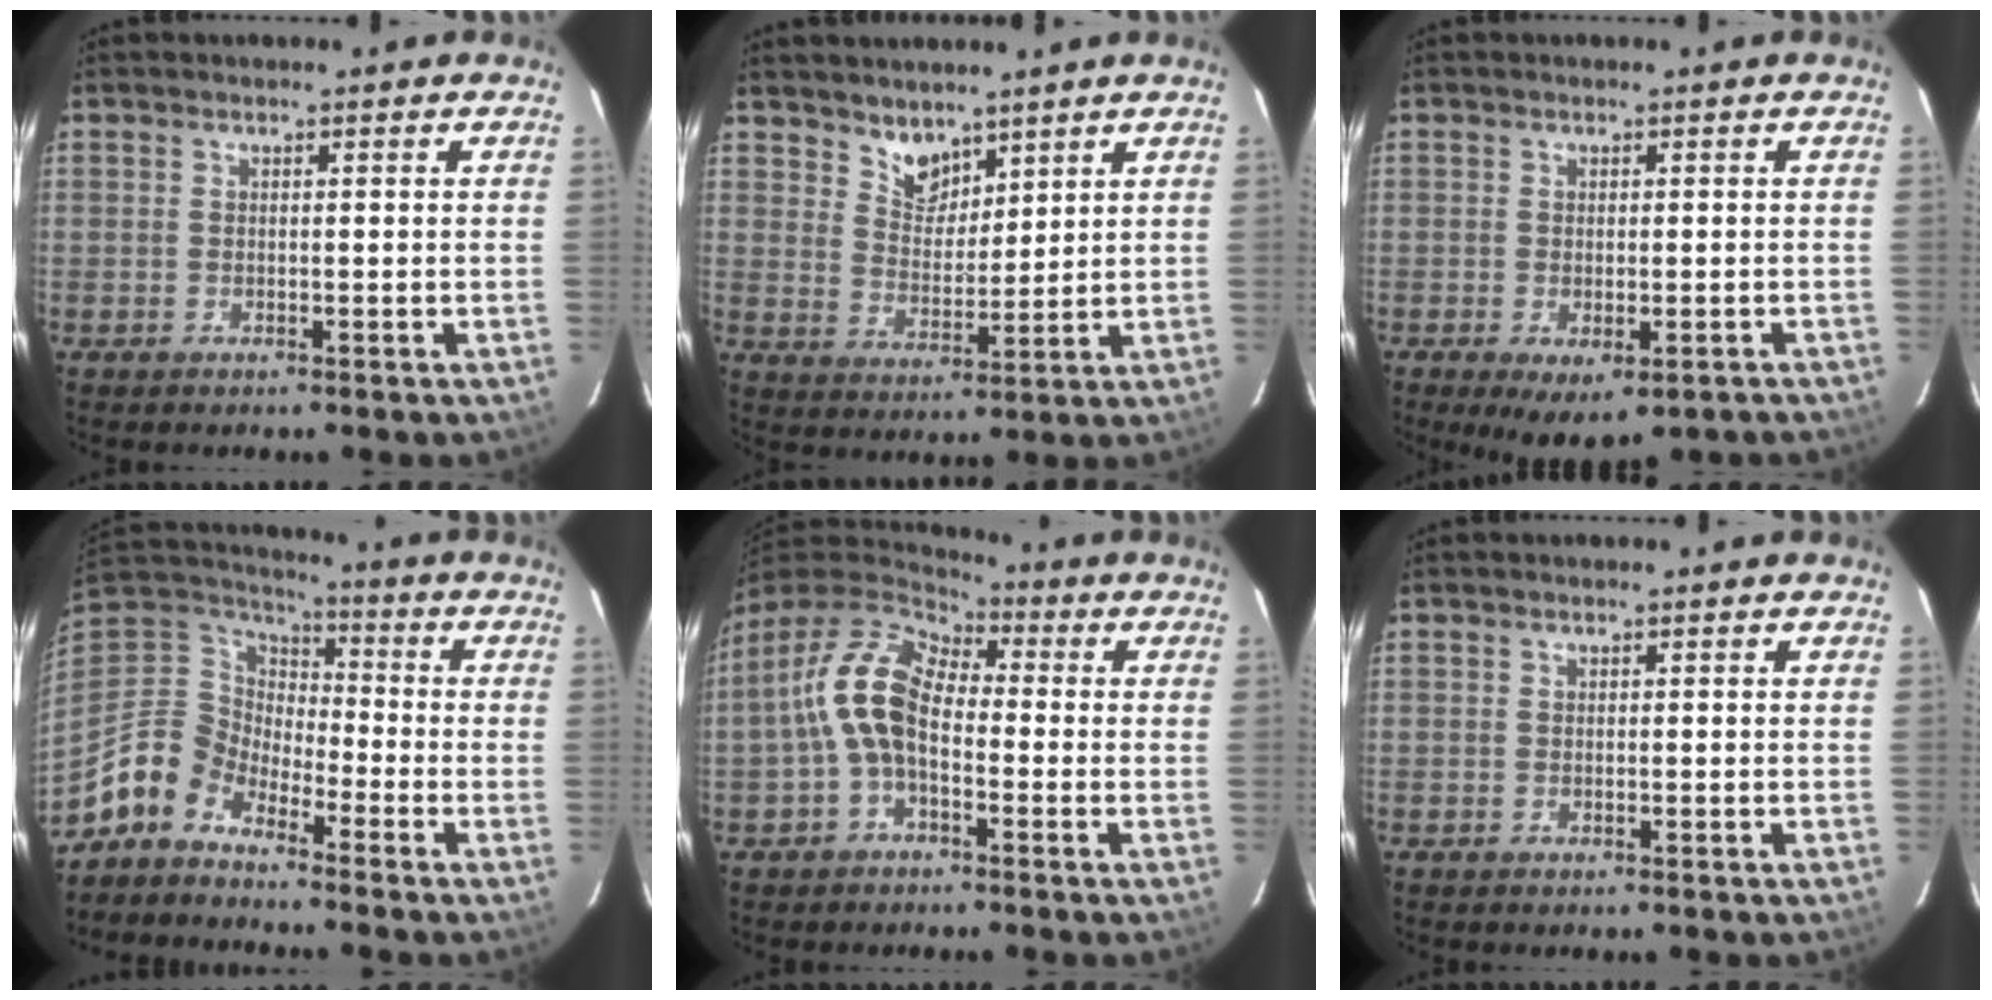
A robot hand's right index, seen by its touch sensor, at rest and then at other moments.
{"total": 5.9, "force": [4.8, 3.0, 1.8], "torque": [-0.020, 0.003, 0.091]}
{"total": 7.3, "force": [-4.1, 3.2, 5.1], "torque": [-0.086, -0.030, -0.050]}
{"total": 10.0, "force": [-8.0, 5.2, 3.0], "torque": [-0.071, 0.021, -0.172]}
{"total": 11.4, "force": [-1.7, 6.6, 9.1], "torque": [-0.178, 0.023, -0.041]}
{"total": 0.0}